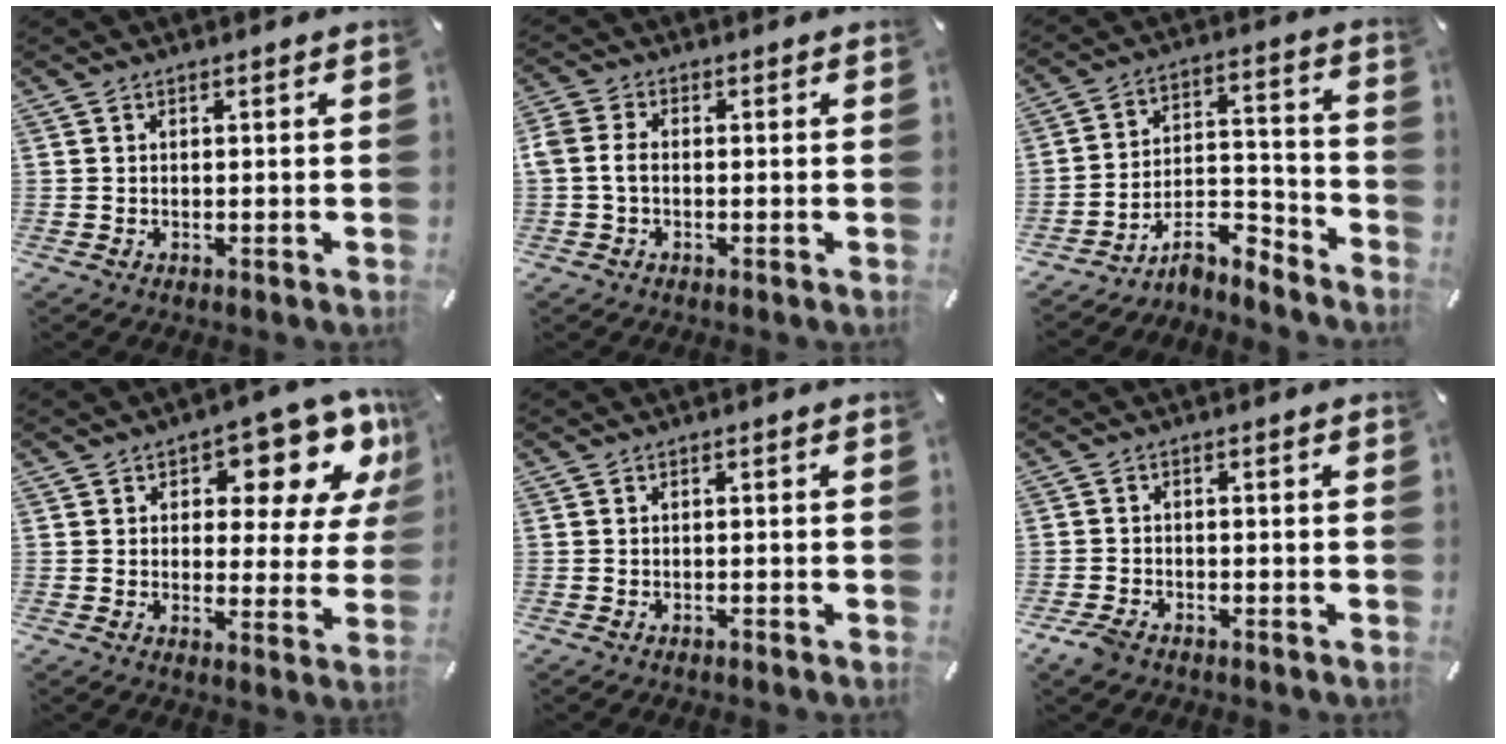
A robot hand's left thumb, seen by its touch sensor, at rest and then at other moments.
{"total": 3.9, "force": [-0.8, 2.7, 2.7], "torque": [-0.063, 0.004, -0.018]}
{"total": 10.2, "force": [-8.4, 4.5, 3.7], "torque": [-0.038, 0.041, -0.151]}
{"total": 12.8, "force": [7.3, 6.5, 8.3], "torque": [-0.098, -0.050, 0.121]}
{"total": 0.7, "force": [-0.6, 0.2, 0.3], "torque": [-0.008, -0.001, -0.013]}
{"total": 3.2, "force": [-2.4, 1.7, 1.2], "torque": [-0.039, 0.006, -0.051]}